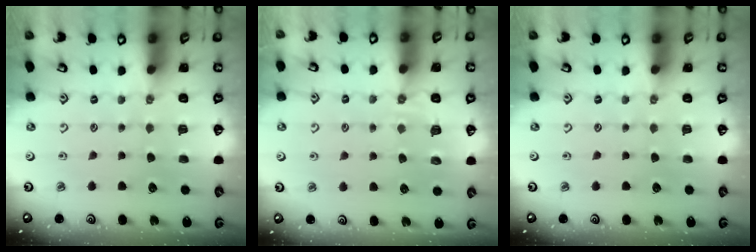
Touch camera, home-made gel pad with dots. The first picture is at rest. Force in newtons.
{"total": 3.9, "press": 3.6, "slide": 1.5}
{"total": 0.0}